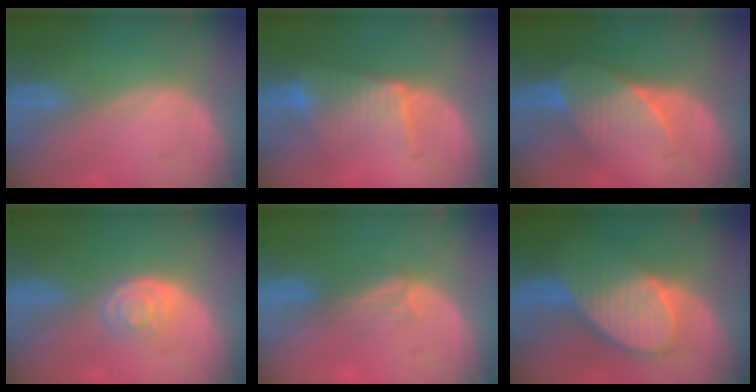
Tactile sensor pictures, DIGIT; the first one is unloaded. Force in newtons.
{"total": 6.7, "press": 6.2, "slide": 2.4}
{"total": 7.4, "press": 6.9, "slide": 2.6}
{"total": 4.0, "press": 3.6, "slide": 1.7}
{"total": 3.3, "press": 2.9, "slide": 1.6}
{"total": 9.0, "press": 8.1, "slide": 4.0}